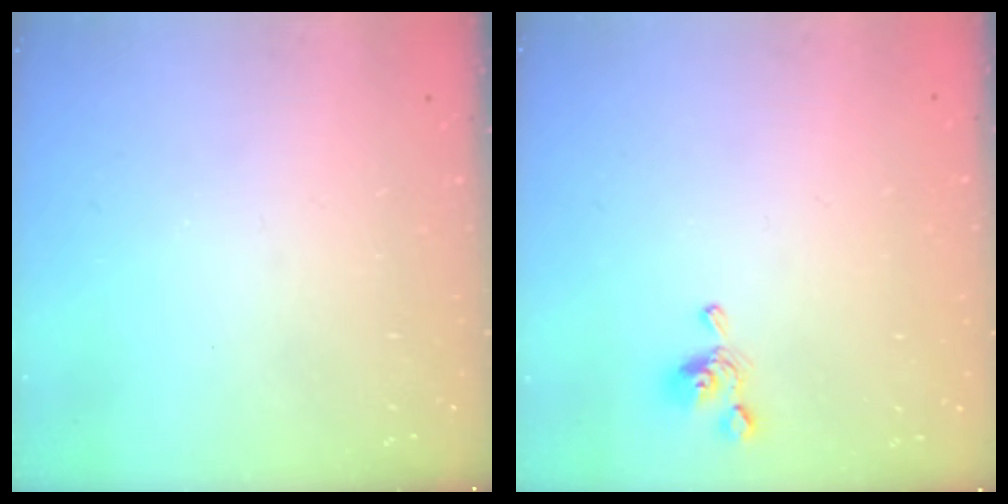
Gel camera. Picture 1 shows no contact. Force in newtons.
{"total": 2.7, "press": 2.7, "slide": 0.4}